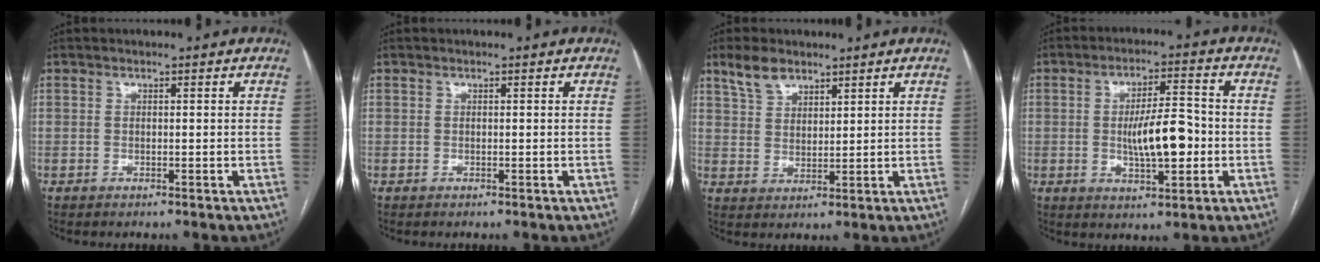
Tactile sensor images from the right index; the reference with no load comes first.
{"total": 0.0}
{"total": 5.4, "force": [4.1, 2.7, 2.2], "torque": [-0.049, 0.011, 0.088]}
{"total": 9.0, "force": [-1.1, 2.6, 8.5], "torque": [-0.150, 0.007, -0.016]}